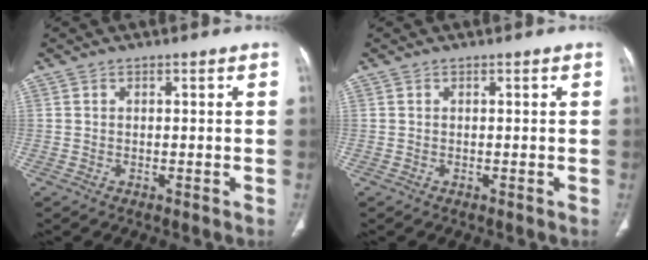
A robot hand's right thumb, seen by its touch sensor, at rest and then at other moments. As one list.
[{"total": 0.0}]